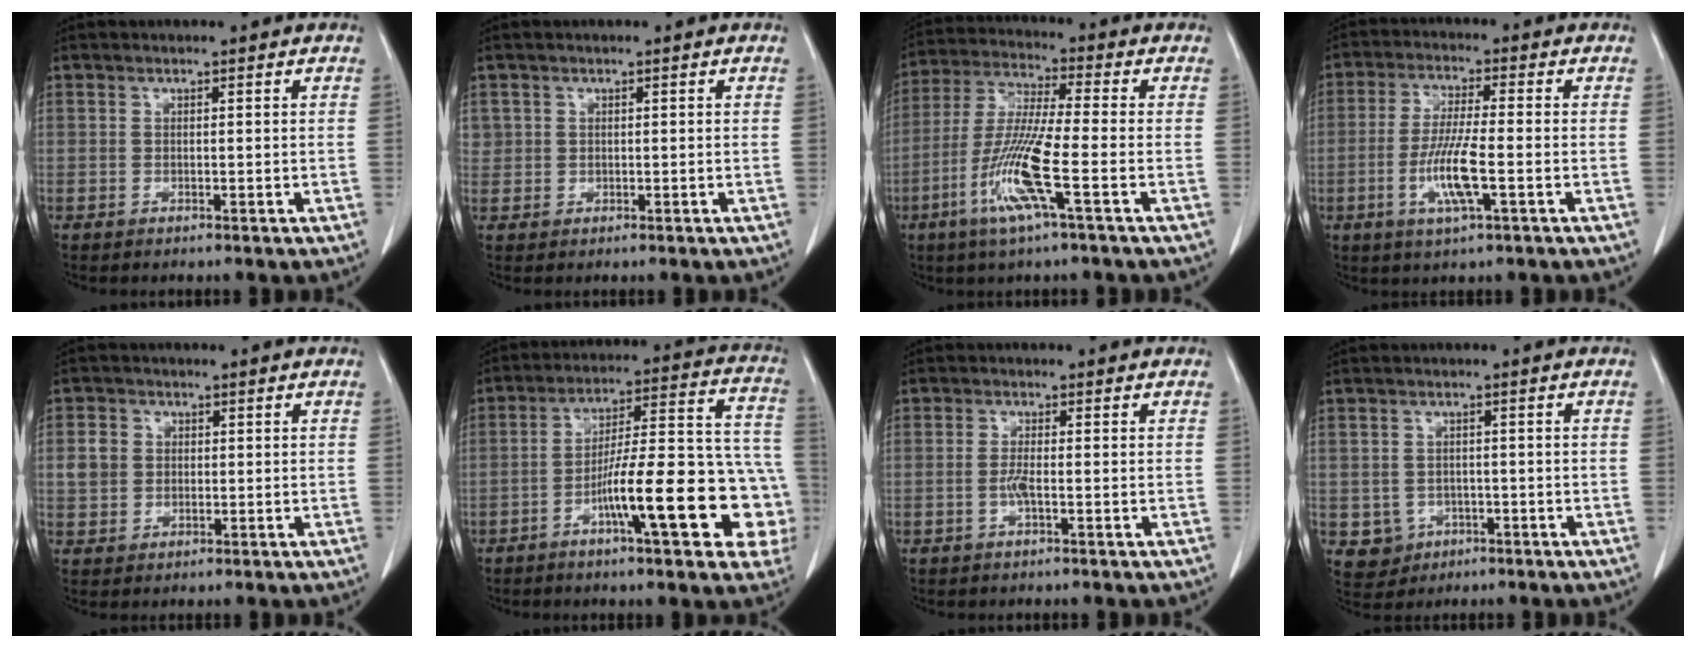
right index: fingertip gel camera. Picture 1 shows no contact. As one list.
[{"total": 1.6, "force": [0.5, 1.5, 0.1], "torque": [0.012, 0.004, 0.006]}, {"total": 11.9, "force": [-4.4, 0.1, 11.1], "torque": [-0.229, -0.015, -0.091]}, {"total": 8.2, "force": [-2.3, 0.7, 7.8], "torque": [-0.156, -0.010, -0.046]}, {"total": 4.2, "force": [0.5, 3.8, 1.7], "torque": [-0.034, 0.012, 0.012]}, {"total": 20.0, "force": [-6.7, 3.5, 18.5], "torque": [-0.194, 0.038, -0.088]}, {"total": 2.0, "force": [-0.6, 0.2, 1.9], "torque": [-0.042, -0.001, -0.013]}, {"total": 4.2, "force": [-1.2, 4.0, 0.5], "torque": [0.000, 0.010, -0.006]}]